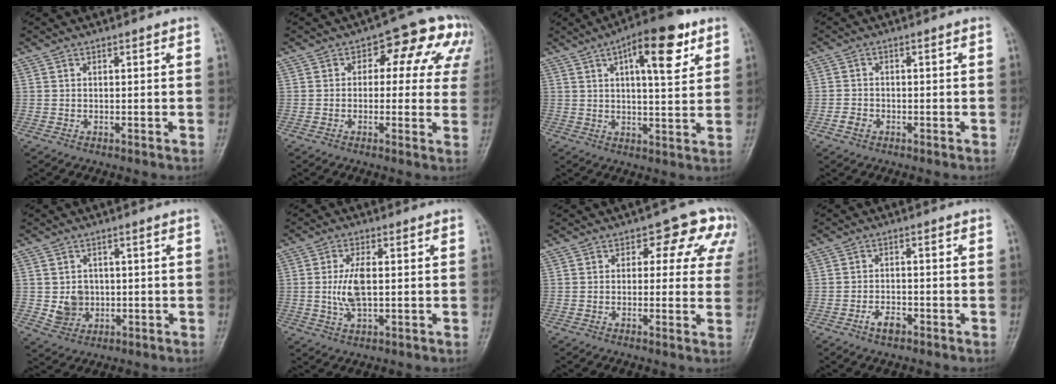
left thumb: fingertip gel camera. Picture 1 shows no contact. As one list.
[{"total": 11.5, "force": [3.7, 7.1, 8.2], "torque": [-0.037, 0.025, 0.036]}, {"total": 12.9, "force": [5.9, 4.5, 10.5], "torque": [-0.131, -0.013, 0.080]}, {"total": 2.3, "force": [-1.2, 1.8, 0.8], "torque": [-0.013, 0.010, -0.022]}, {"total": 4.9, "force": [-0.1, 4.4, 2.2], "torque": [-0.013, 0.002, 0.006]}, {"total": 6.4, "force": [0.1, 2.9, 5.7], "torque": [-0.122, 0.000, 0.001]}, {"total": 9.5, "force": [4.1, 6.0, 6.2], "torque": [-0.011, -0.001, 0.036]}, {"total": 3.2, "force": [-2.0, 1.7, 1.8], "torque": [-0.029, 0.013, -0.034]}]